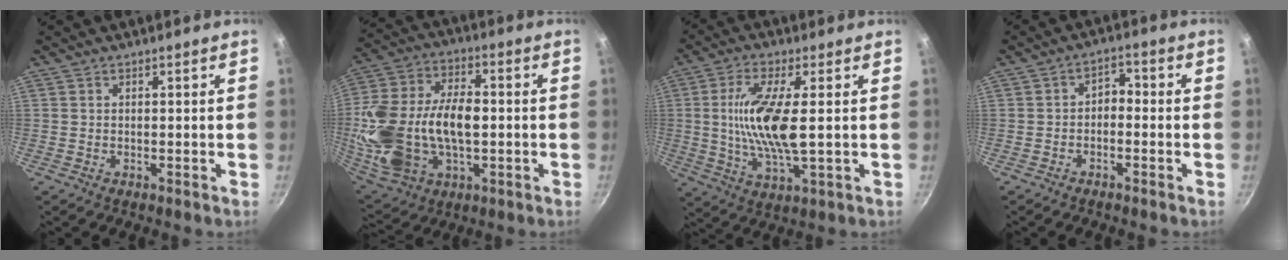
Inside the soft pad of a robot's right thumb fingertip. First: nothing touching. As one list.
[{"total": 22.5, "force": [-1.3, 13.9, 17.7], "torque": [-0.350, 0.023, -0.015]}, {"total": 13.1, "force": [1.0, 3.7, 12.5], "torque": [-0.252, -0.008, 0.017]}, {"total": 3.0, "force": [-1.0, 2.0, 2.0], "torque": [-0.016, 0.021, -0.022]}]